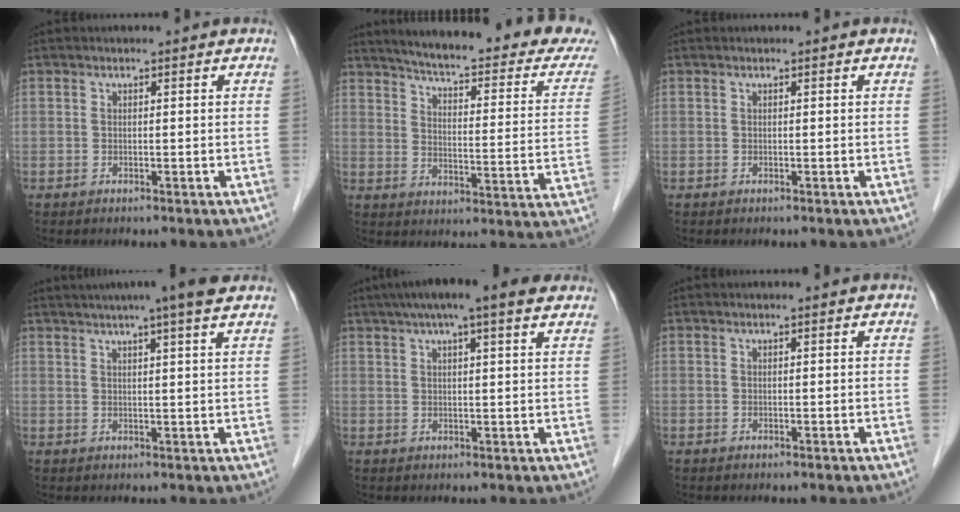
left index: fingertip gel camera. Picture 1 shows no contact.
{"total": 24.7, "force": [22.0, 2.6, 10.9], "torque": [-0.148, -0.062, 0.262]}
{"total": 0.0}
{"total": 10.7, "force": [8.6, -0.3, 6.4], "torque": [-0.098, 0.021, 0.101]}
{"total": 13.3, "force": [9.9, 1.9, 8.7], "torque": [-0.139, 0.046, 0.136]}
{"total": 0.6, "force": [0.5, 0.0, 0.3], "torque": [-0.007, 0.006, 0.008]}